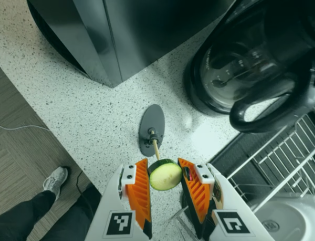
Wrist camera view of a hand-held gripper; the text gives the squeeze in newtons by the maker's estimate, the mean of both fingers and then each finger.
{"total": 9.0, "left": 9.2, "right": 8.7}